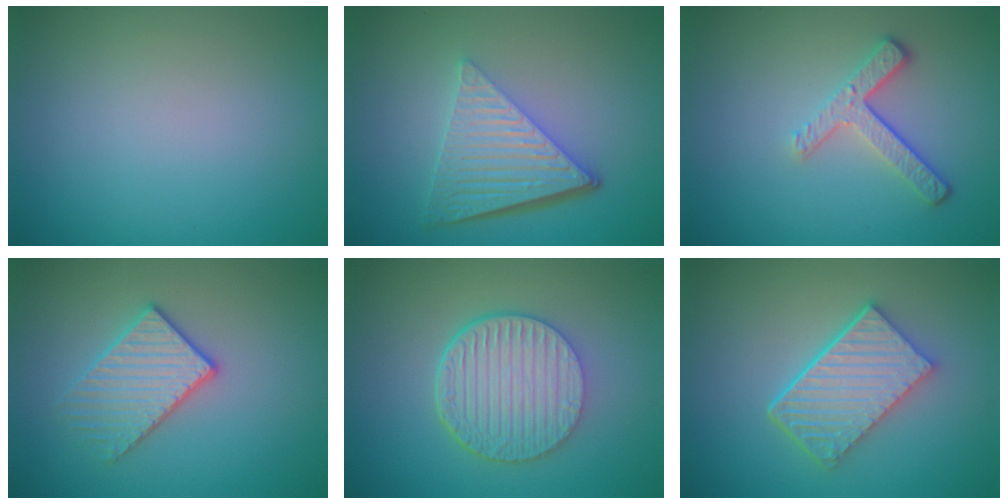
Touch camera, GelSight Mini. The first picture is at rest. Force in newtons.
{"total": 6.5, "press": 4.3, "slide": 4.9}
{"total": 3.4, "press": 2.6, "slide": 2.3}
{"total": 3.0, "press": 2.9, "slide": 0.8}
{"total": 6.5, "press": 4.7, "slide": 4.4}
{"total": 5.7, "press": 4.2, "slide": 3.9}